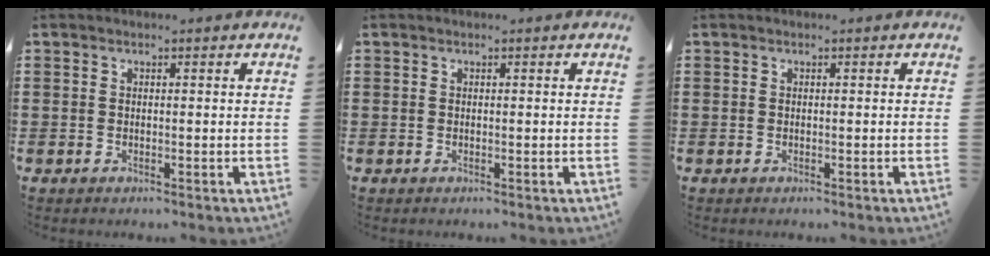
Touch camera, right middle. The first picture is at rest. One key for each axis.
{"total": 0.0}
{"total": 0.0}